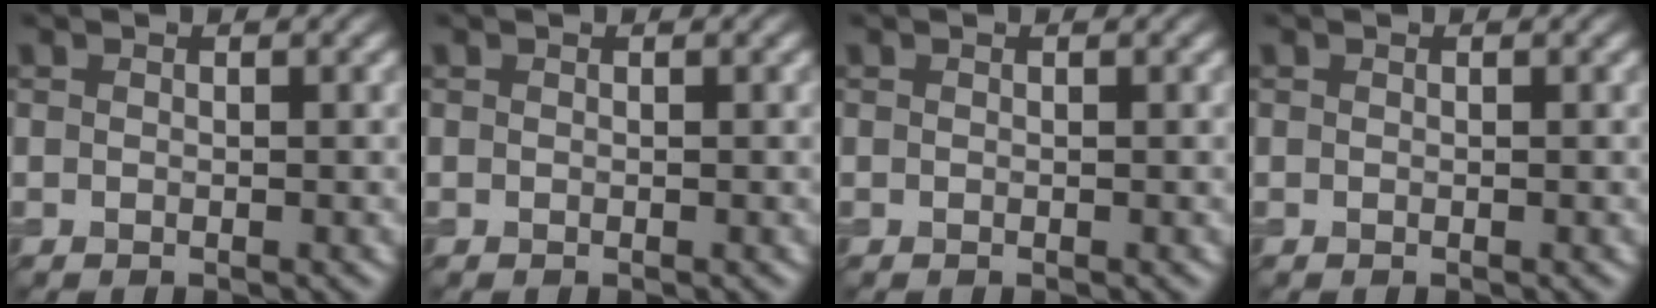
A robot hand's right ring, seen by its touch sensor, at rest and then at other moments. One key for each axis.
{"total": 0.0}
{"total": 0.0}
{"total": 0.0}